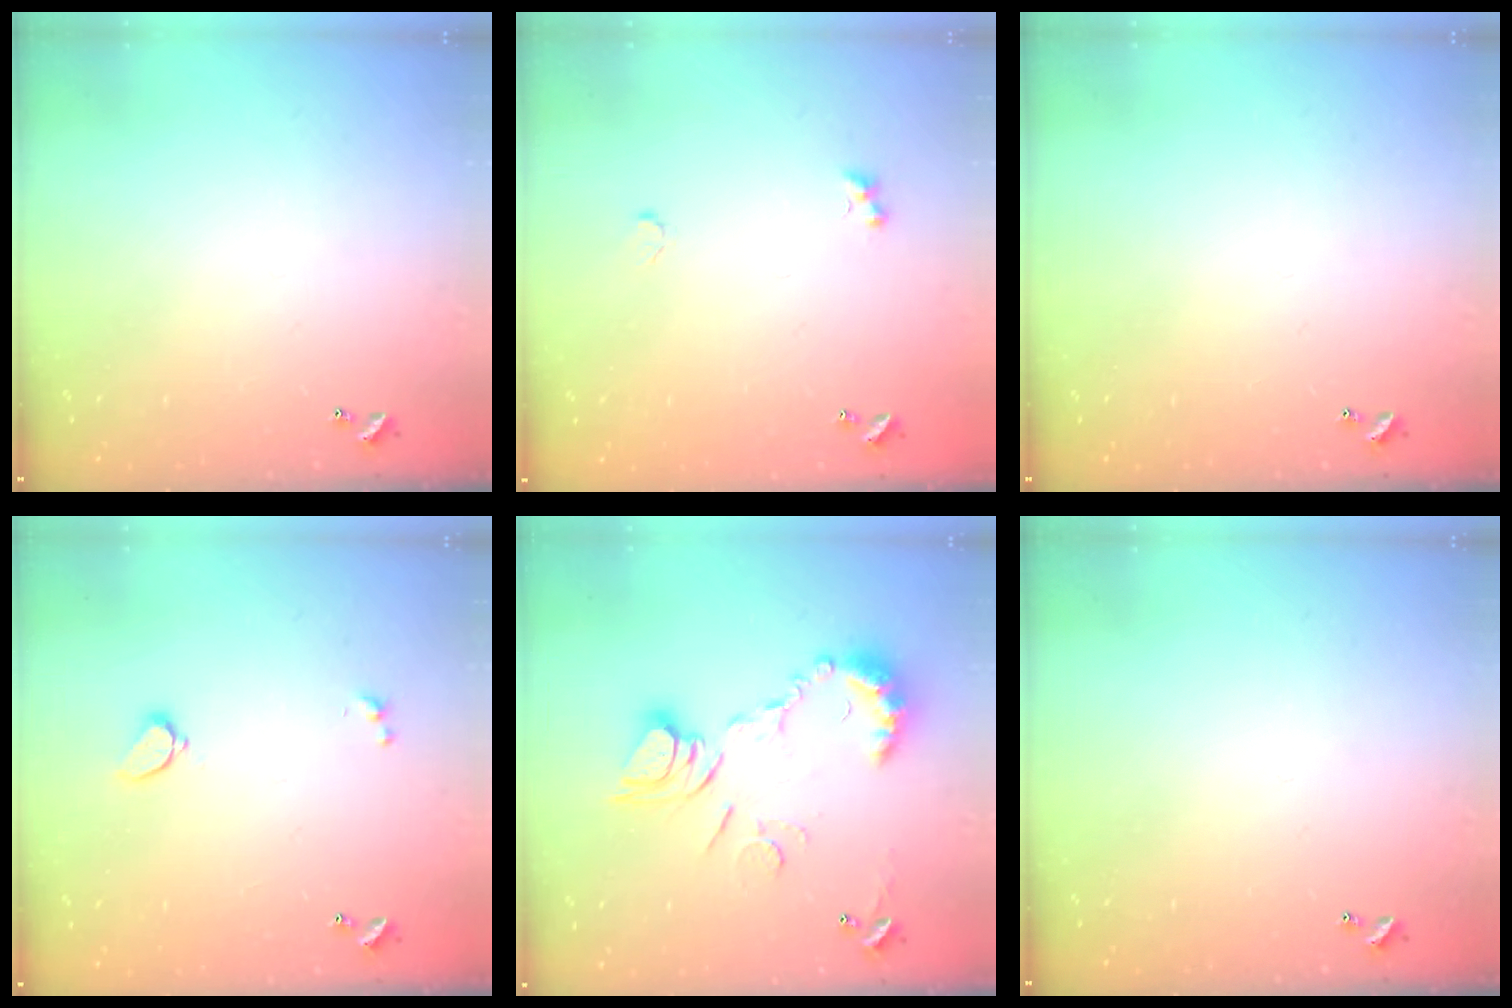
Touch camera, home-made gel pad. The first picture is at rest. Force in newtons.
{"total": 2.8, "press": 2.7, "slide": 0.6}
{"total": 0.0}
{"total": 1.7, "press": 1.7, "slide": 0.5}
{"total": 12.5, "press": 12.4, "slide": 1.3}
{"total": 0.0}